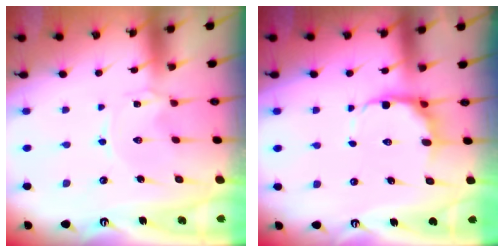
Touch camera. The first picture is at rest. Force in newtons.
{"total": 8.9, "press": 8.2, "slide": 3.4}